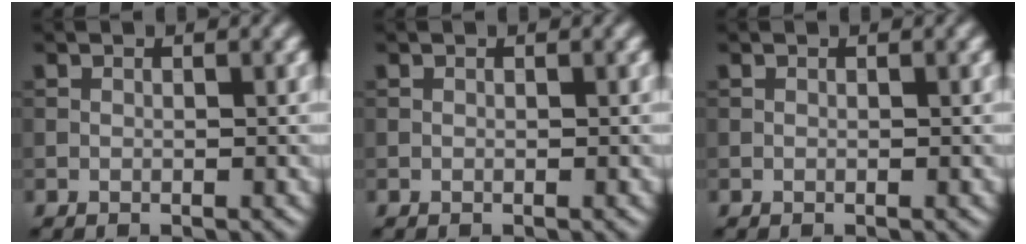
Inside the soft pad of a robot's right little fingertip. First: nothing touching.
{"total": 0.0}
{"total": 0.0}